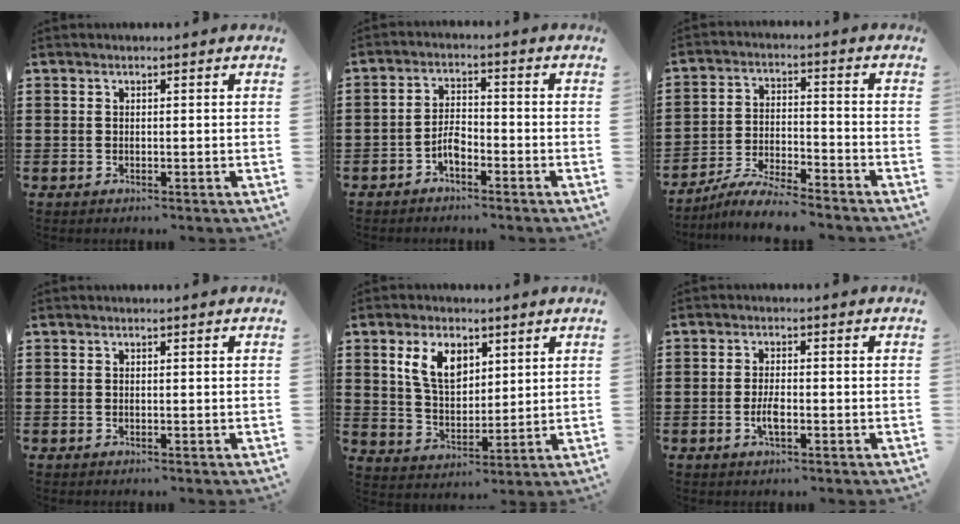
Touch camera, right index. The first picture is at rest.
{"total": 3.6, "force": [-2.2, 1.4, 2.5], "torque": [-0.053, 0.003, -0.044]}
{"total": 6.1, "force": [-5.9, 0.0, 1.7], "torque": [-0.040, -0.004, -0.116]}
{"total": 0.0}
{"total": 7.2, "force": [3.3, 4.3, 4.7], "torque": [-0.102, 0.012, 0.058]}
{"total": 3.1, "force": [-1.1, 0.7, 2.8], "torque": [-0.057, -0.003, -0.021]}